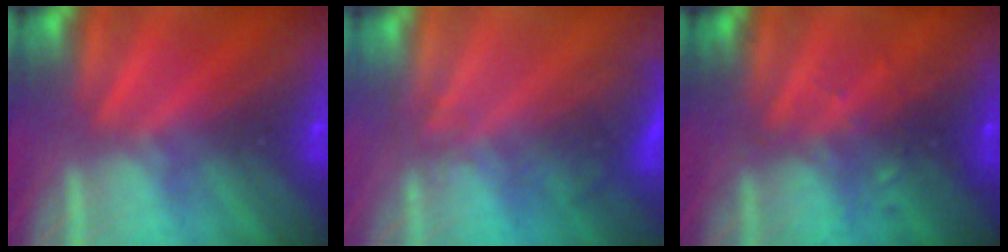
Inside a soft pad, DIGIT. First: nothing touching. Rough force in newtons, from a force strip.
{"total": 2.9}
{"total": 2.9}